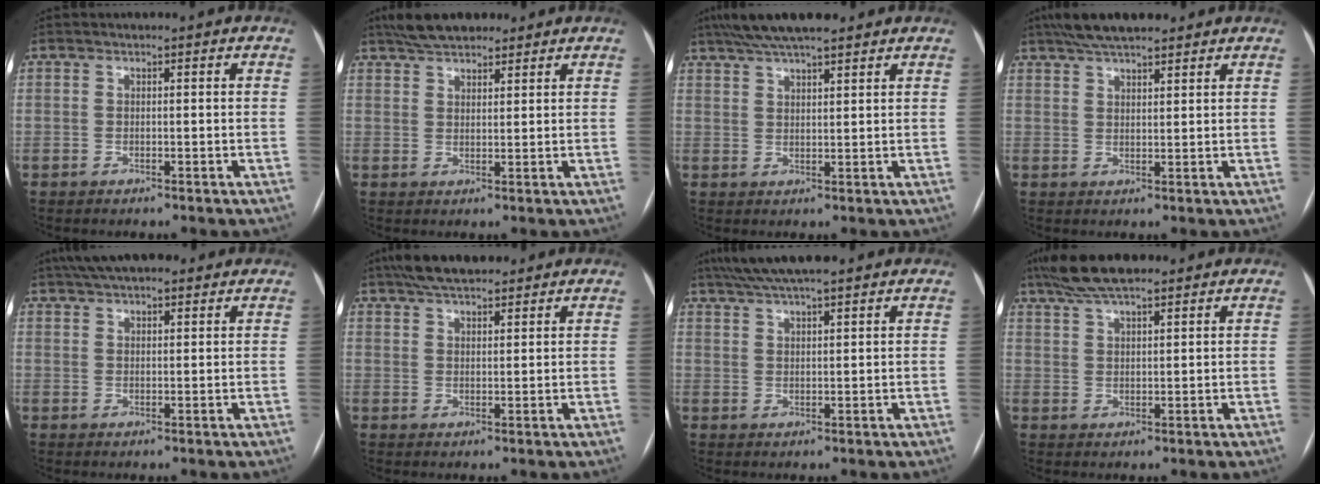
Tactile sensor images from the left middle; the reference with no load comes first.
{"total": 7.6, "force": [6.3, 2.7, 3.5], "torque": [-0.056, 0.028, 0.109]}
{"total": 10.8, "force": [8.8, 1.9, 6.1], "torque": [-0.098, 0.039, 0.143]}
{"total": 9.2, "force": [7.5, 2.1, 4.9], "torque": [-0.076, 0.034, 0.125]}
{"total": 10.9, "force": [8.8, 3.1, 5.6], "torque": [-0.086, 0.046, 0.136]}
{"total": 9.1, "force": [7.4, 2.6, 4.6], "torque": [-0.070, 0.032, 0.124]}
{"total": 10.6, "force": [8.8, 1.3, 5.7], "torque": [-0.097, 0.039, 0.137]}
{"total": 8.9, "force": [7.0, 2.0, 5.1], "torque": [-0.091, 0.033, 0.122]}